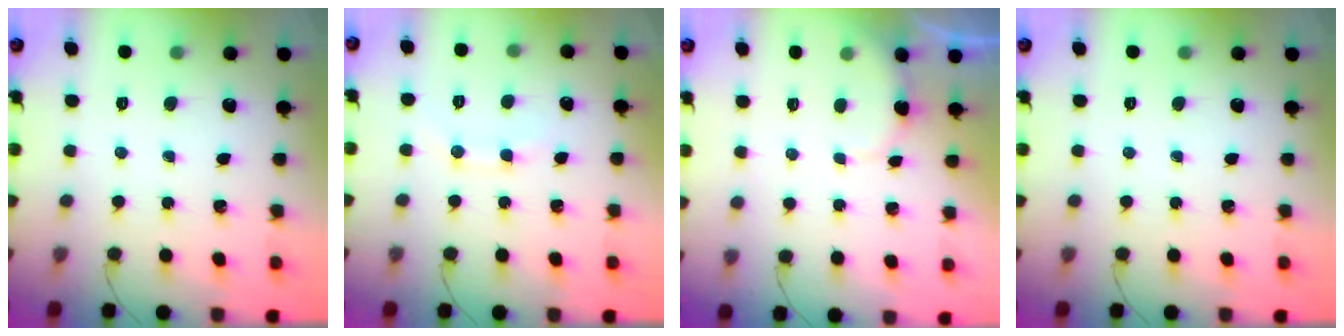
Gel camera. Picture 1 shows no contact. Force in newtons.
{"total": 6.3, "press": 6.2, "slide": 1.0}
{"total": 5.1, "press": 5.0, "slide": 0.8}
{"total": 0.0}